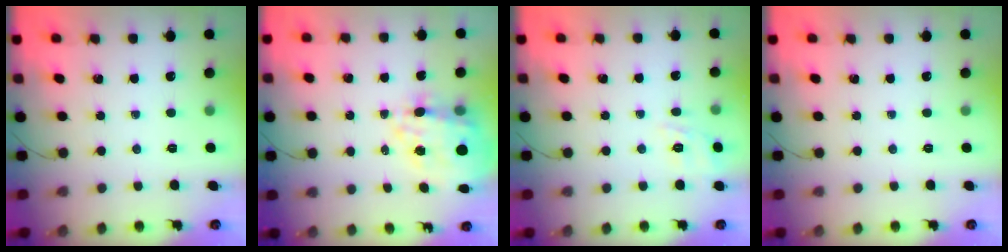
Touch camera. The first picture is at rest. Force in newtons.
{"total": 15.8, "press": 15.3, "slide": 3.8}
{"total": 2.7, "press": 2.1, "slide": 1.7}
{"total": 0.0}